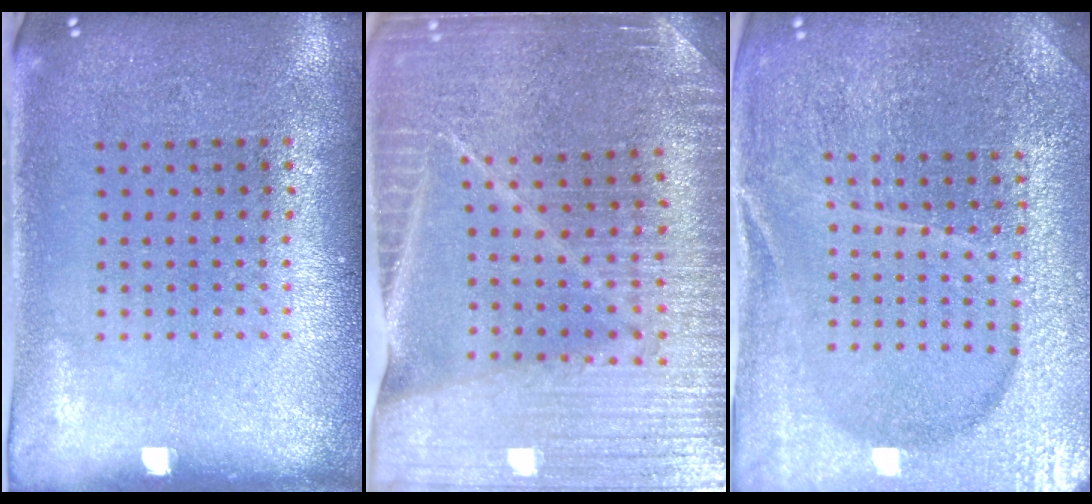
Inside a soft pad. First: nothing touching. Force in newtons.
{"total": 3.9, "press": 3.8, "slide": 0.9}
{"total": 4.9, "press": 4.5, "slide": 1.8}